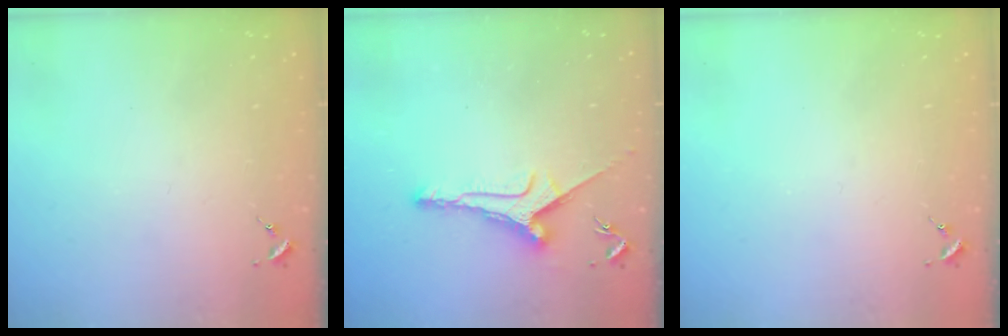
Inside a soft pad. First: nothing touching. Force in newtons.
{"total": 8.5, "press": 8.5, "slide": 0.5}
{"total": 0.0}